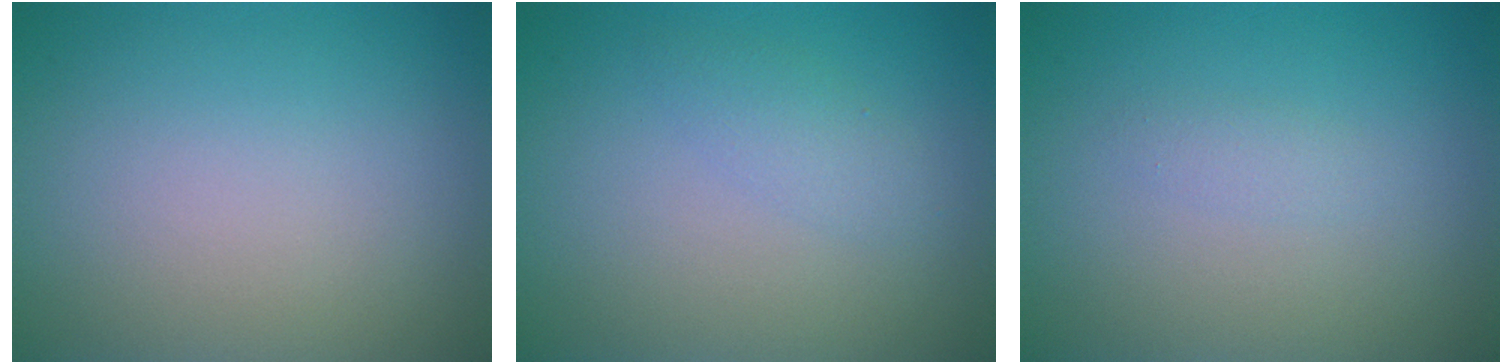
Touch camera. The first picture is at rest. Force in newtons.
{"total": 1.4, "press": 1.4, "slide": 0.0}
{"total": 0.8, "press": 0.8, "slide": 0.1}